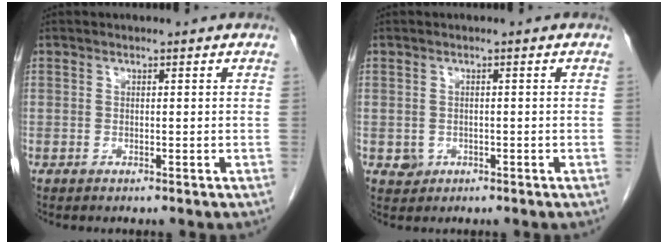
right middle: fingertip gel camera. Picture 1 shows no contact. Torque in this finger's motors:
{"motor_torque": [0.23, -0.07, 0.00, 0.00]}